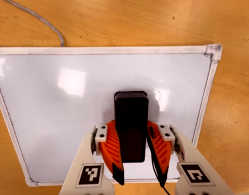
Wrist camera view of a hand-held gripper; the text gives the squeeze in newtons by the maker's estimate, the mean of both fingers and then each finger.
{"total": 12.6, "left": 12.2, "right": 13.0}